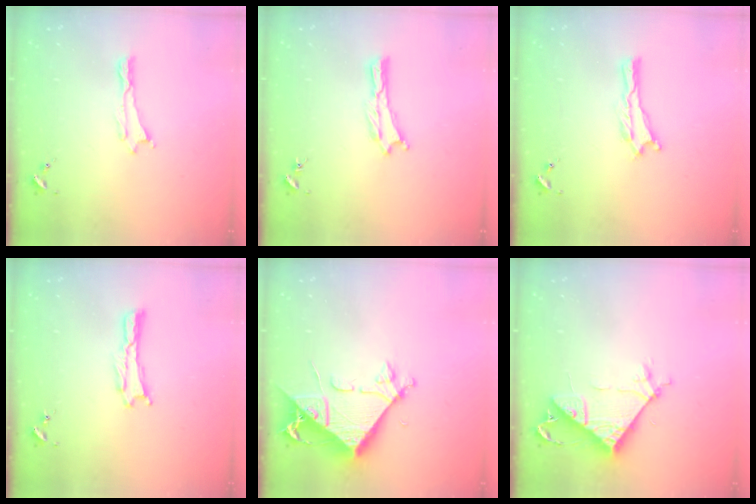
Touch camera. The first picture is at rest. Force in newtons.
{"total": 0.0}
{"total": 0.0}
{"total": 0.0}
{"total": 8.7, "press": 8.6, "slide": 1.1}
{"total": 7.8, "press": 7.8, "slide": 0.7}